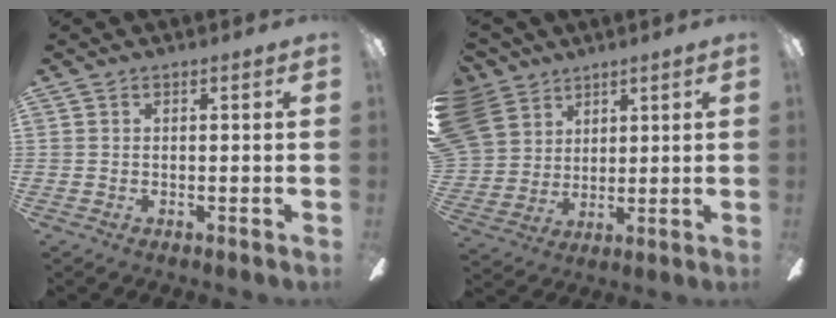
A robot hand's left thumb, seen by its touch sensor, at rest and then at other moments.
{"total": 11.1, "force": [5.6, 9.2, 2.4], "torque": [-0.080, -0.024, 0.116]}